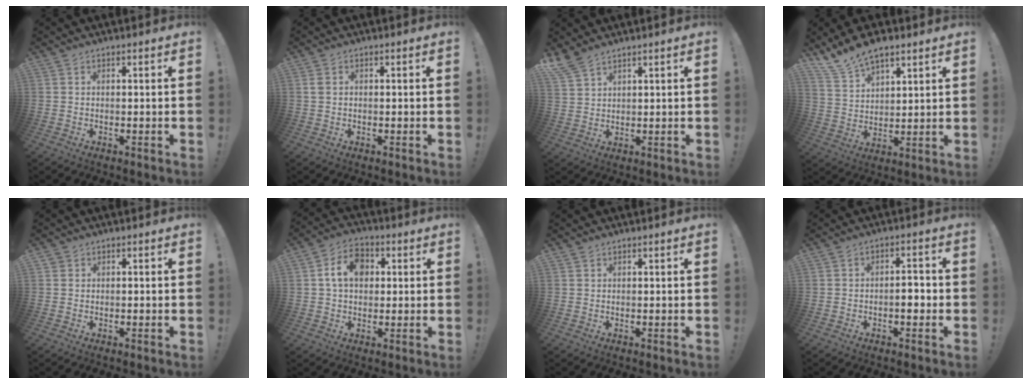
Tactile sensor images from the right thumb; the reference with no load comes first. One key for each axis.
{"total": 1.4, "fx": 0.4, "fy": 0.9, "fz": 0.9, "tx": -0.018, "ty": 0.006, "tz": 0.007}
{"total": 5.5, "fx": 4.6, "fy": 1.5, "fz": 2.5, "tx": -0.055, "ty": -0.024, "tz": 0.088}
{"total": 10.5, "fx": 8.4, "fy": 5.3, "fz": 3.3, "tx": -0.072, "ty": -0.054, "tz": 0.165}
{"total": 0.6, "fx": 0.0, "fy": 0.6, "fz": 0.1, "tx": -0.001, "ty": 0.001, "tz": 0.000}
{"total": 10.5, "fx": 2.3, "fy": 7.9, "fz": 6.5, "tx": -0.099, "ty": 0.013, "tz": 0.043}
{"total": 0.6, "fx": 0.5, "fy": 0.3, "fz": 0.0, "tx": 0.004, "ty": -0.003, "tz": 0.009}
{"total": 4.8, "fx": -1.5, "fy": 2.1, "fz": 4.1, "tx": -0.053, "ty": 0.006, "tz": -0.031}